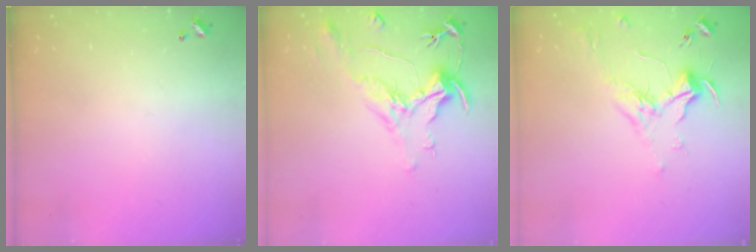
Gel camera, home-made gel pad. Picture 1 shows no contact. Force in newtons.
{"total": 2.1, "press": 1.7, "slide": 1.3}
{"total": 1.8, "press": 1.6, "slide": 0.7}